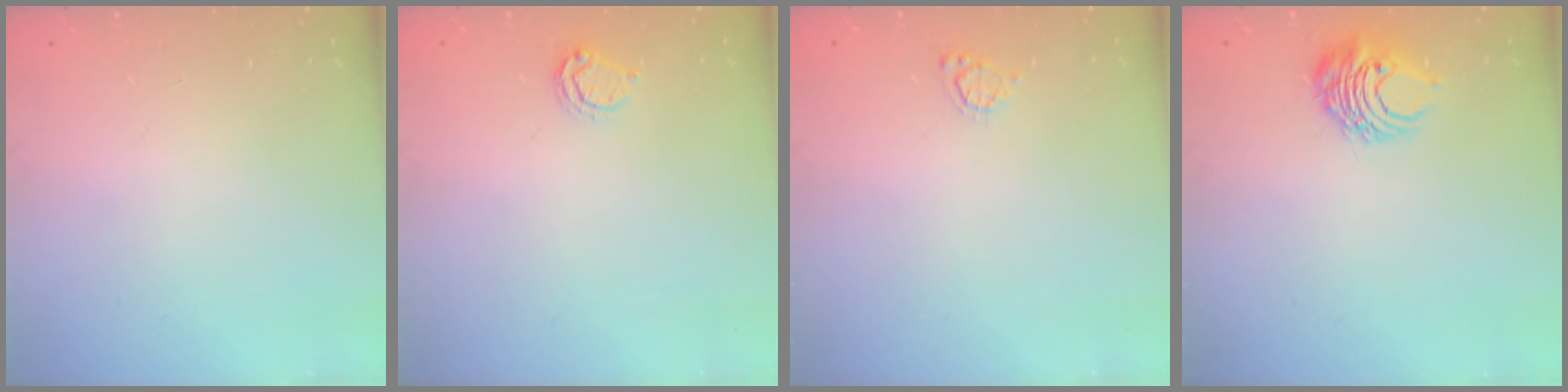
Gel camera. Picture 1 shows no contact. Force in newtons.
{"total": 4.4, "press": 4.3, "slide": 0.5}
{"total": 4.2, "press": 4.2, "slide": 0.3}
{"total": 8.2, "press": 8.2, "slide": 0.8}